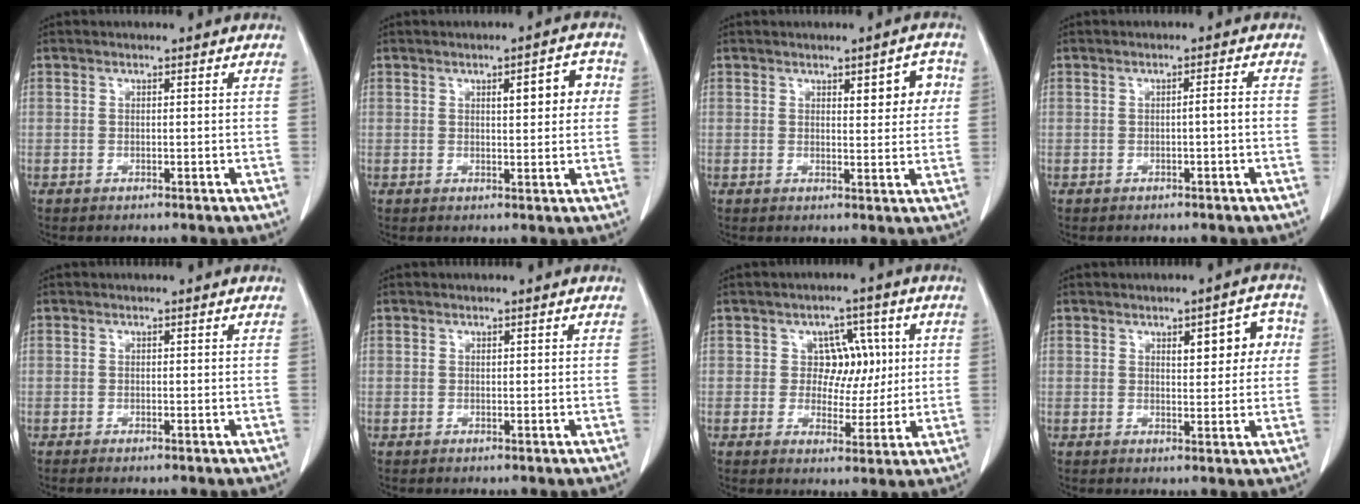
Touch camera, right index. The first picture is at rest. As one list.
[{"total": 5.4, "force": [1.4, 1.6, 5.0], "torque": [-0.065, 0.014, 0.020]}, {"total": 4.9, "force": [1.6, 1.7, 4.3], "torque": [-0.050, 0.009, 0.023]}, {"total": 1.5, "force": [-0.6, -0.1, 1.4], "torque": [-0.020, 0.002, -0.009]}, {"total": 0.6, "force": [-0.5, 0.0, 0.4], "torque": [-0.008, -0.001, -0.010]}, {"total": 0.0}, {"total": 6.1, "force": [1.1, 5.0, 3.2], "torque": [-0.028, 0.016, 0.022]}, {"total": 6.3, "force": [1.8, 2.5, 5.5], "torque": [-0.062, 0.020, 0.026]}]